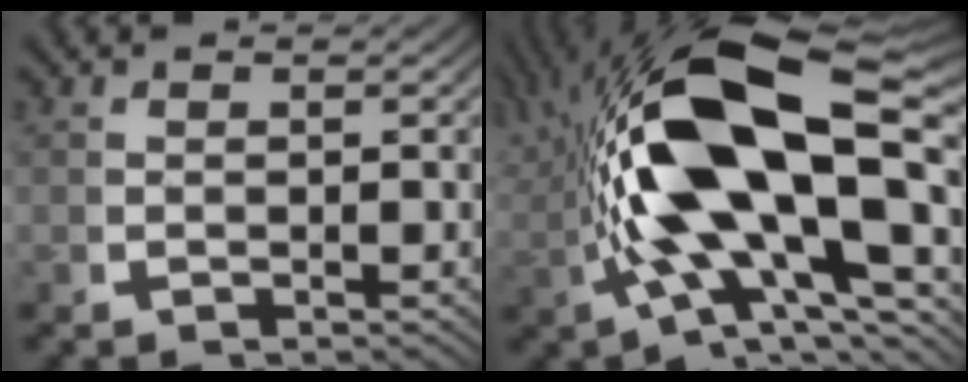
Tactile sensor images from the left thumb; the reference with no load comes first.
{"total": 20.1, "force": [1.3, 10.3, 17.2], "torque": [-0.329, -0.031, 0.035]}